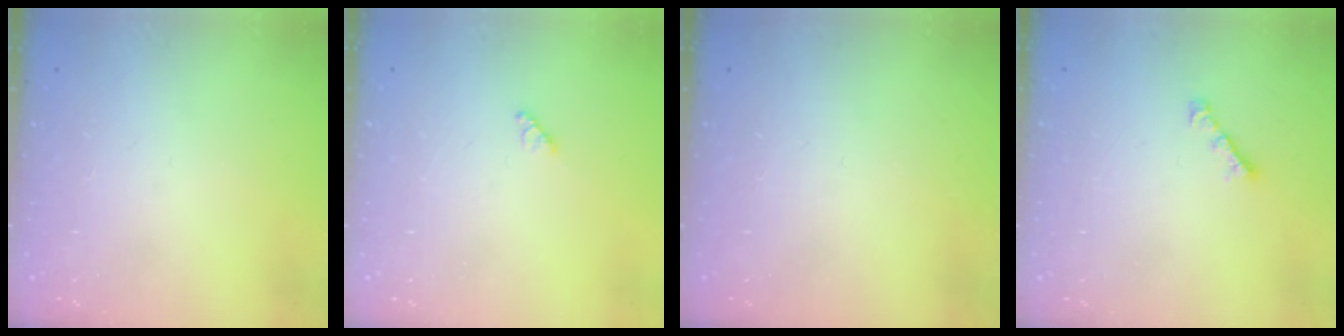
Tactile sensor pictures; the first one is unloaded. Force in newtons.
{"total": 2.9, "press": 2.9, "slide": 0.3}
{"total": 0.0}
{"total": 2.6, "press": 2.5, "slide": 0.7}